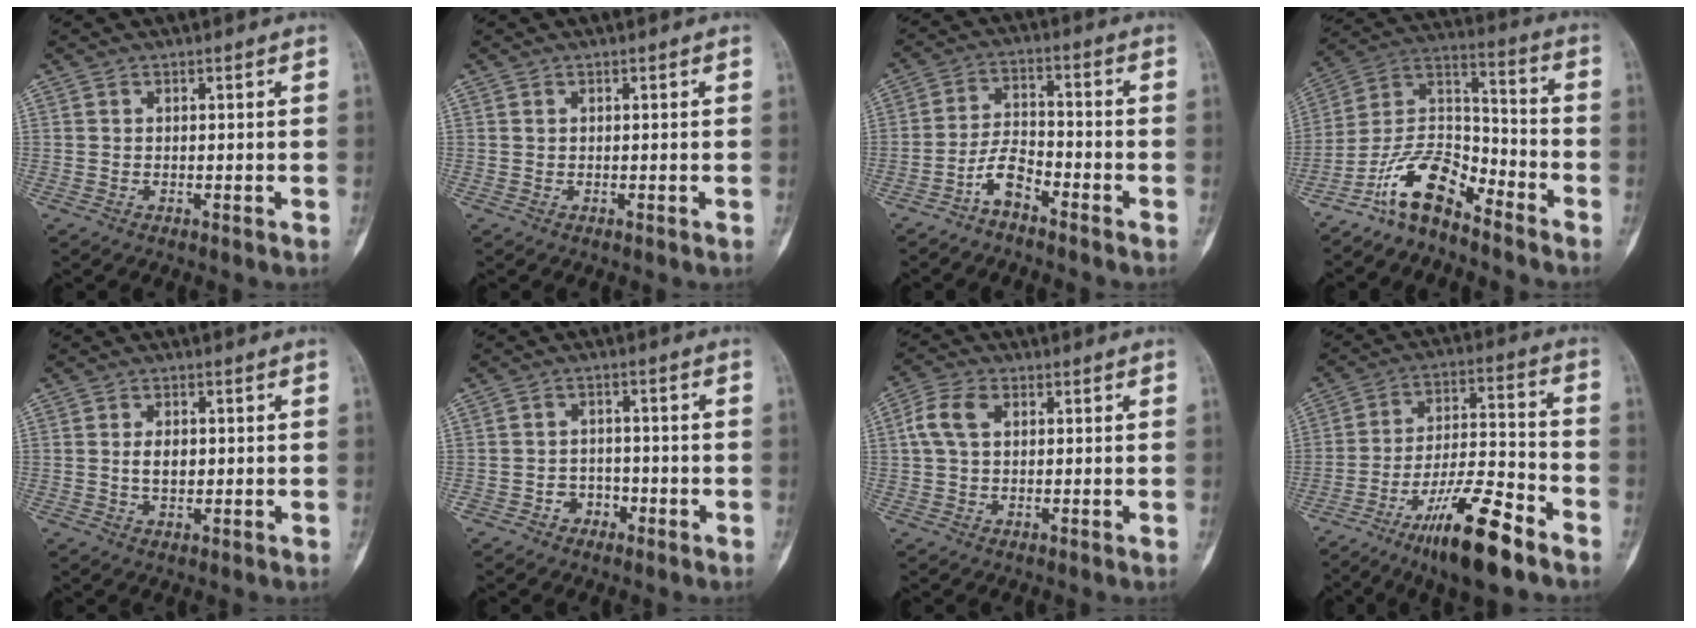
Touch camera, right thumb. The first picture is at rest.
{"total": 0.0}
{"total": 5.4, "force": [-3.9, 2.1, 3.1], "torque": [-0.056, 0.037, -0.081]}
{"total": 12.0, "force": [-9.1, 4.6, 6.5], "torque": [-0.113, 0.091, -0.181]}
{"total": 3.3, "force": [0.2, 2.0, 2.6], "torque": [-0.038, -0.002, 0.006]}
{"total": 3.6, "force": [-1.9, 2.9, 0.9], "torque": [0.013, 0.023, -0.034]}
{"total": 6.0, "force": [1.4, 3.9, 4.3], "torque": [-0.094, 0.016, 0.025]}
{"total": 16.7, "force": [-10.5, 3.7, 12.4], "torque": [-0.217, 0.067, -0.181]}